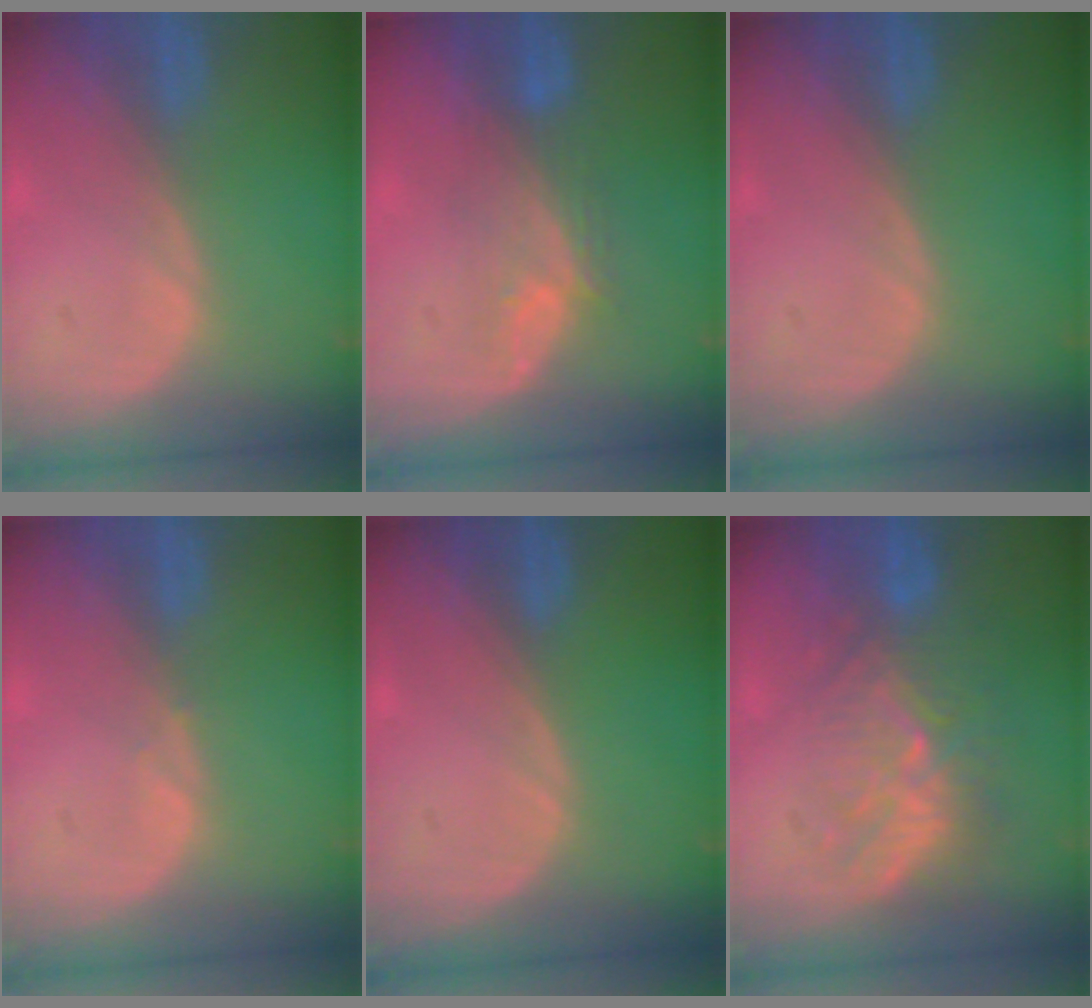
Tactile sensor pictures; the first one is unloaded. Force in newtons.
{"total": 4.9, "press": 4.7, "slide": 1.6}
{"total": 0.0}
{"total": 0.5, "press": 0.5, "slide": 0.2}
{"total": 0.0}
{"total": 9.3, "press": 8.9, "slide": 2.6}